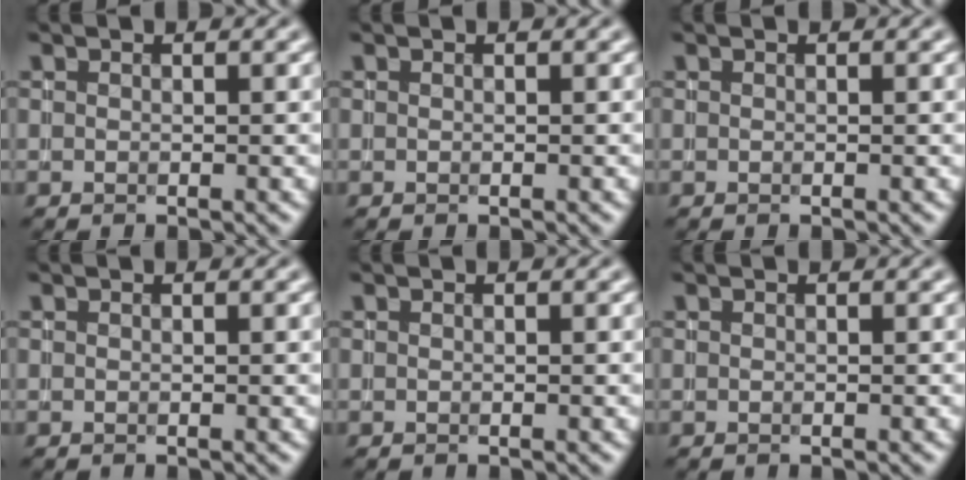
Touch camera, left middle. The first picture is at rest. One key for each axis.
{"total": 0.0}
{"total": 0.0}
{"total": 0.0}
{"total": 0.0}
{"total": 0.0}